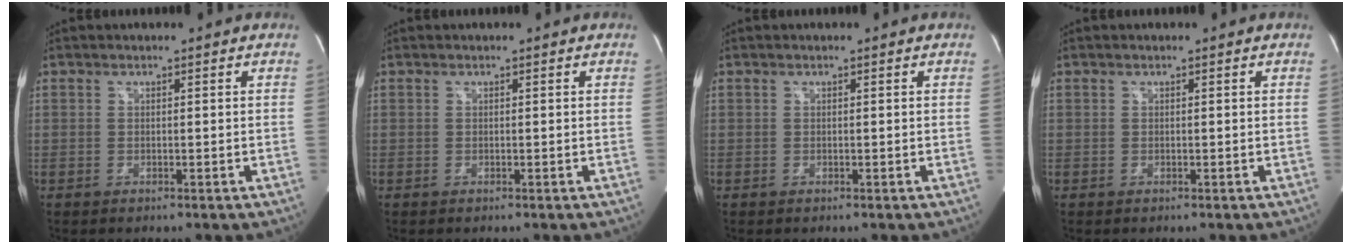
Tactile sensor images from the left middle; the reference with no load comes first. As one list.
[{"total": 0.0}, {"total": 0.0}, {"total": 0.0}]